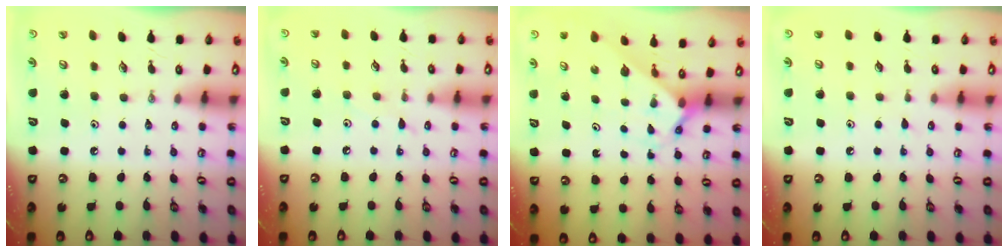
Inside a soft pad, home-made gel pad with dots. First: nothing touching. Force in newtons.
{"total": 3.7, "press": 3.6, "slide": 0.6}
{"total": 1.9, "press": 1.9, "slide": 0.2}
{"total": 4.9, "press": 4.9, "slide": 0.4}